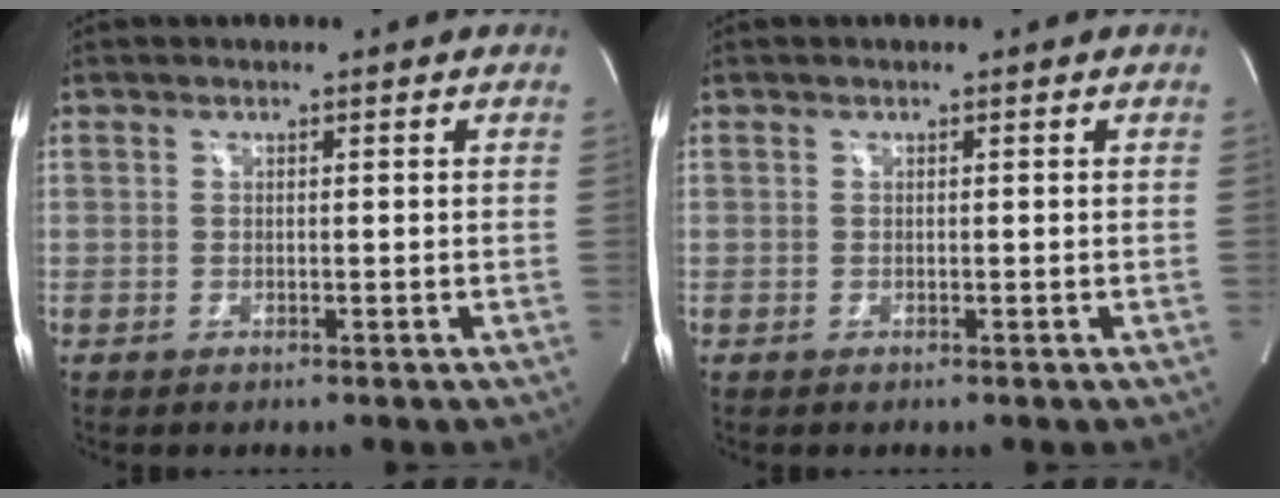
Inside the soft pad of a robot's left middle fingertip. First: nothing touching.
{"total": 0.0}